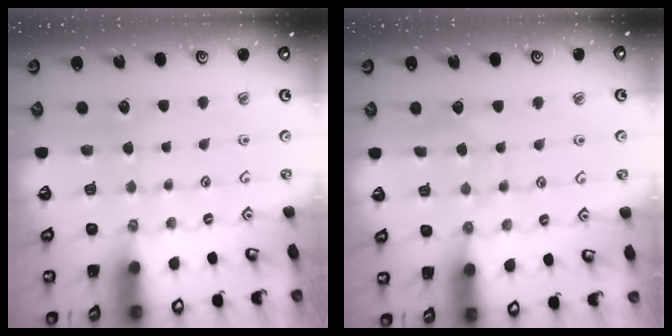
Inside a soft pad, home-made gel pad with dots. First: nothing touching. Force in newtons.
{"total": 3.8, "press": 3.8, "slide": 0.2}